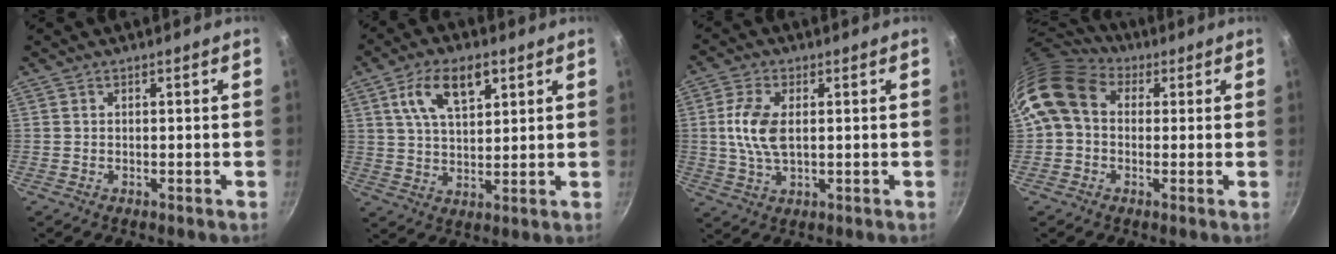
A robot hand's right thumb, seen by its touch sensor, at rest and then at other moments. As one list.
[{"total": 10.9, "force": [4.8, 5.6, 8.0], "torque": [-0.122, -0.009, 0.086]}, {"total": 8.1, "force": [0.8, 4.3, 6.8], "torque": [-0.140, 0.002, 0.014]}, {"total": 11.8, "force": [2.0, 9.2, 7.1], "torque": [-0.119, 0.019, 0.014]}]